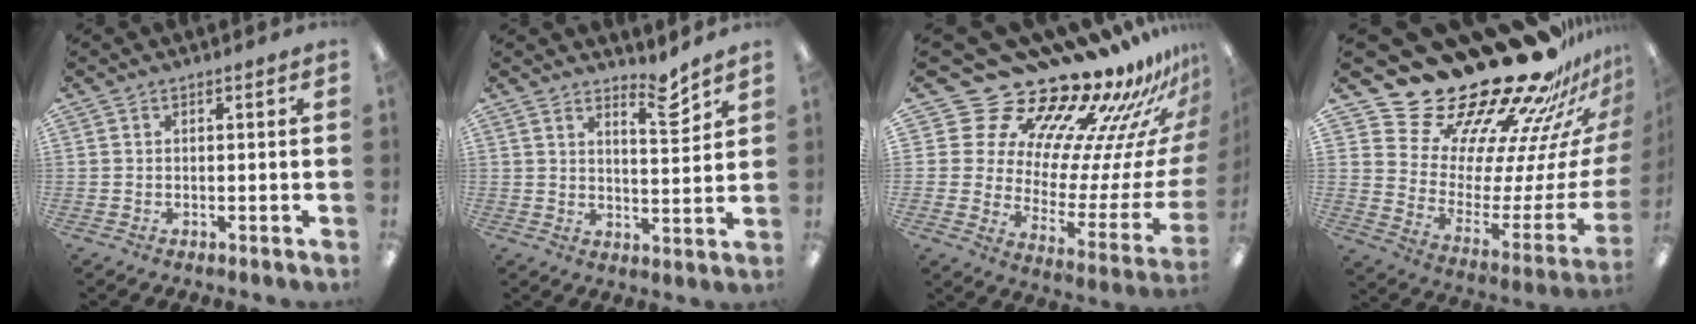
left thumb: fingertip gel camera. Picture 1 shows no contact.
{"total": 7.0, "force": [5.5, 1.5, 4.0], "torque": [-0.046, -0.041, 0.088]}
{"total": 23.5, "force": [19.3, 9.8, 9.0], "torque": [-0.129, -0.174, 0.350]}
{"total": 27.8, "force": [24.8, 8.9, 8.7], "torque": [-0.115, -0.220, 0.450]}